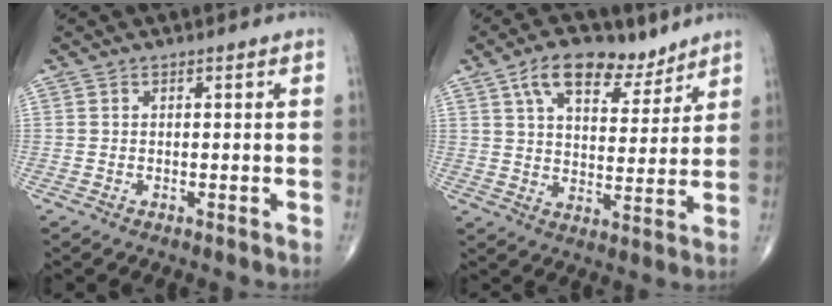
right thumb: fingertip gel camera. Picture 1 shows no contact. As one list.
[{"total": 12.3, "force": [7.7, 6.3, 7.3], "torque": [-0.096, -0.031, 0.131]}]